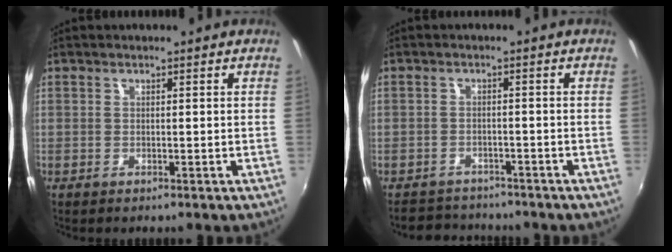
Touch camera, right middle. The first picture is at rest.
{"total": 5.6, "force": [-5.2, 2.0, 0.4], "torque": [-0.024, 0.009, -0.082]}